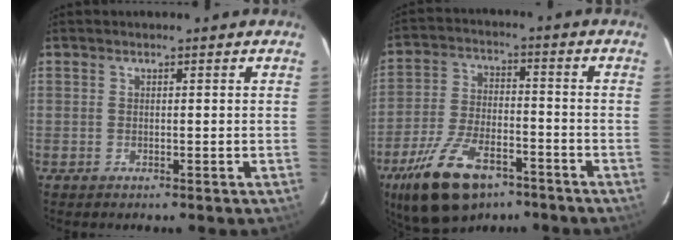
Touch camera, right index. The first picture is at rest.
{"total": 16.2, "force": [-10.3, 7.5, 9.9], "torque": [-0.213, -0.019, -0.179]}